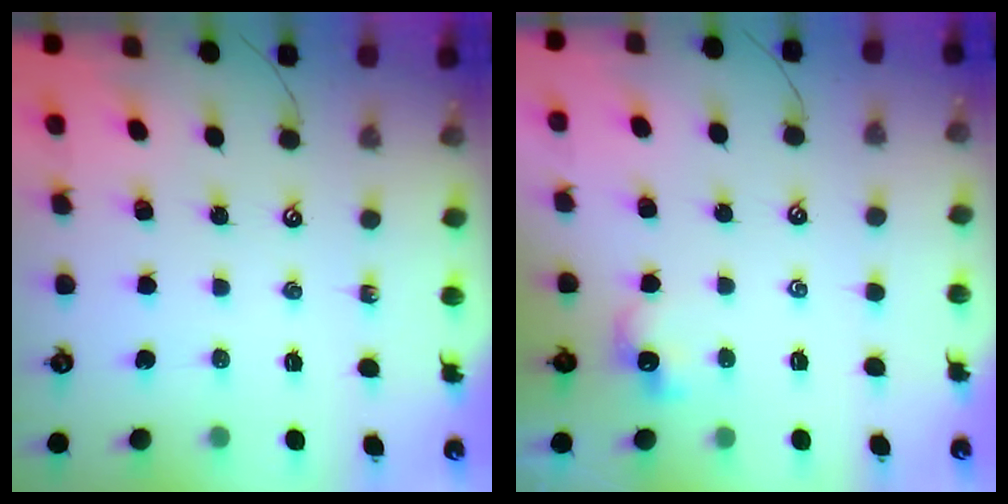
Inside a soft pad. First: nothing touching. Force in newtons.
{"total": 2.1, "press": 2.1, "slide": 0.3}